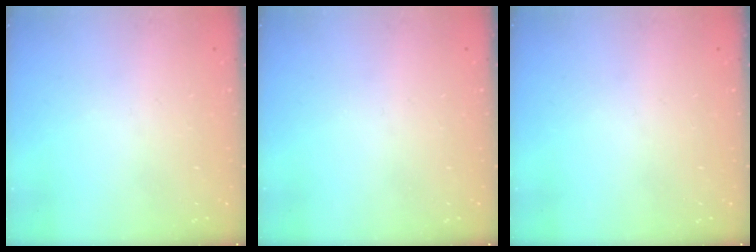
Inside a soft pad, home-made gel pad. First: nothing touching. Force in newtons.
{"total": 0.0}
{"total": 0.0}